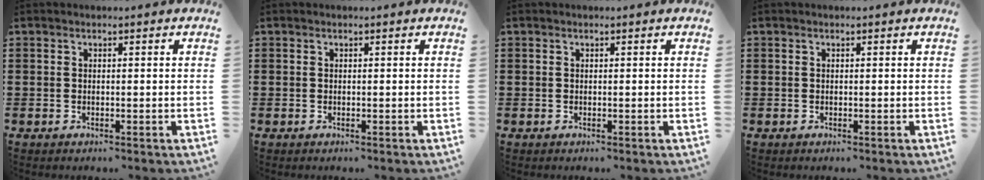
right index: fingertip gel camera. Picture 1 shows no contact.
{"total": 0.0}
{"total": 0.0}
{"total": 0.0}